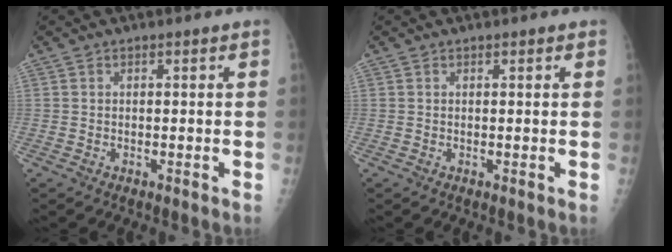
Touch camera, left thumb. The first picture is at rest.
{"total": 0.6, "force": [0.4, 0.2, 0.4], "torque": [-0.005, -0.001, 0.004]}